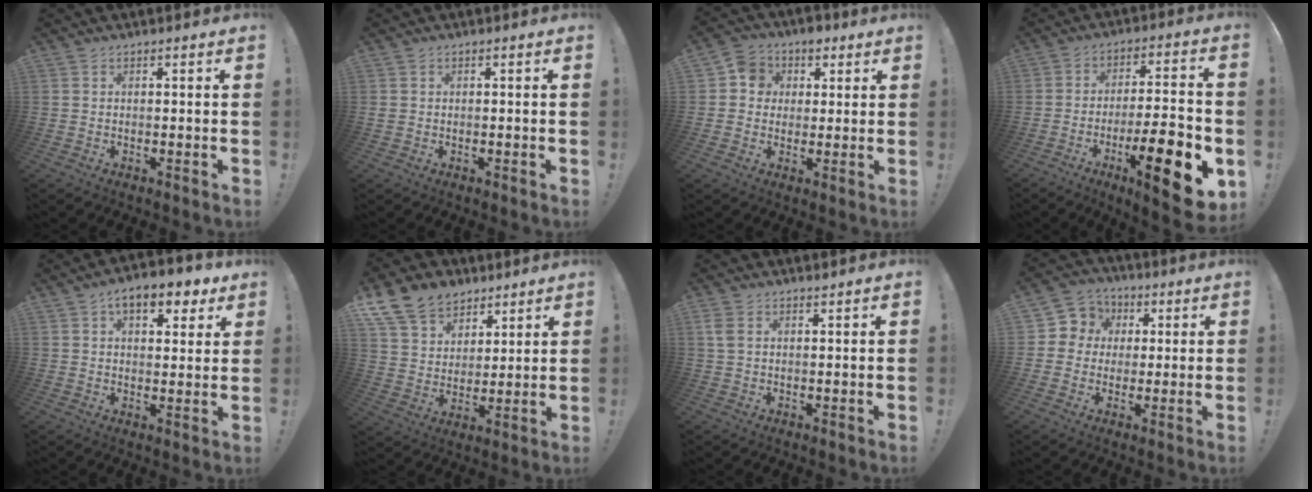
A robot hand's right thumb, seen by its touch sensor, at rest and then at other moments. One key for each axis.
{"total": 1.0, "fx": 0.5, "fy": 0.8, "fz": -0.4, "tx": -0.003, "ty": 0.006, "tz": 0.010}
{"total": 7.3, "fx": 1.4, "fy": 6.8, "fz": 2.3, "tx": -0.029, "ty": 0.004, "tz": 0.029}
{"total": 18.5, "fx": -7.8, "fy": 4.8, "fz": 16.1, "tx": -0.230, "ty": 0.040, "tz": -0.113}
{"total": 9.8, "fx": 5.3, "fy": 4.9, "fz": 6.5, "tx": -0.085, "ty": -0.018, "tz": 0.090}
{"total": 13.6, "fx": 9.2, "fy": 9.1, "fz": 4.1, "tx": -0.076, "ty": -0.063, "tz": 0.182}
{"total": 2.7, "fx": 1.7, "fy": 1.0, "fz": 1.9, "tx": -0.034, "ty": -0.006, "tz": 0.030}
{"total": 7.6, "fx": 0.6, "fy": 7.4, "fz": 1.6, "tx": -0.029, "ty": 0.008, "tz": 0.020}